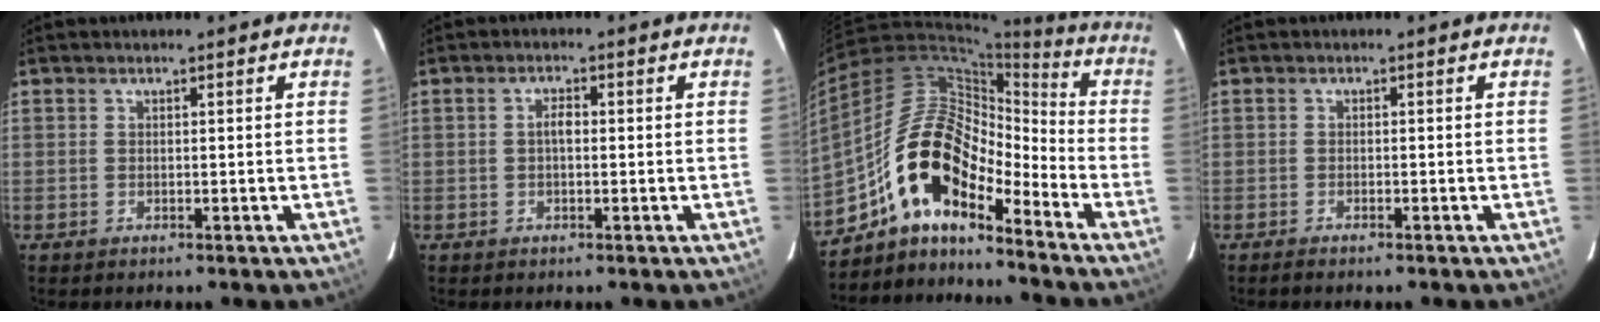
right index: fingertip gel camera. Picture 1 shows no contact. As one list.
[{"total": 1.8, "force": [-0.1, 0.9, 1.6], "torque": [-0.029, 0.008, -0.004]}, {"total": 15.3, "force": [-10.4, 5.8, 9.6], "torque": [-0.165, 0.013, -0.210]}, {"total": 1.4, "force": [-1.2, 0.2, 0.7], "torque": [-0.020, -0.001, -0.024]}]